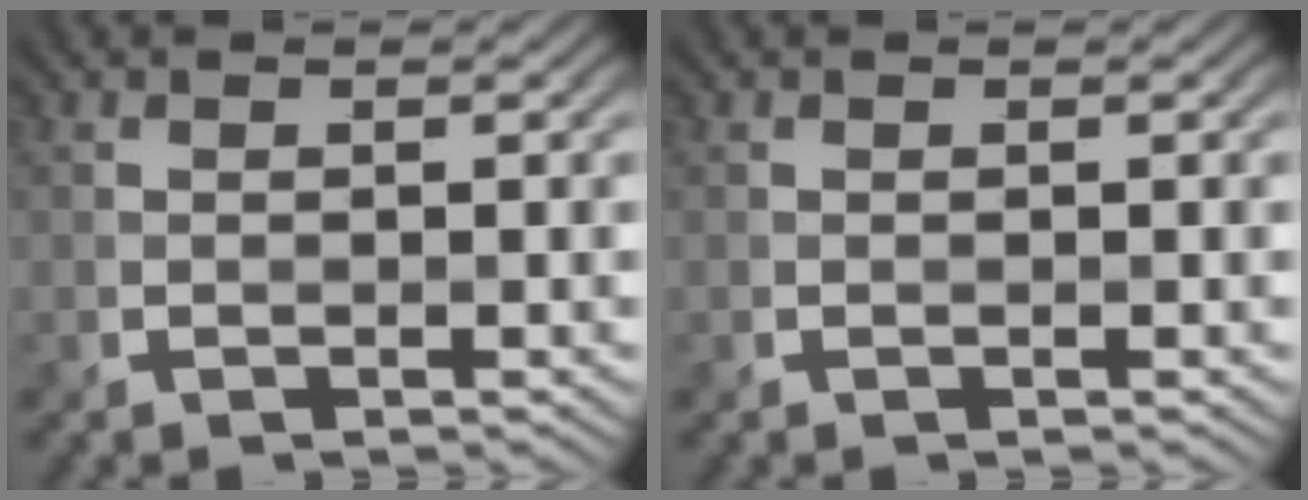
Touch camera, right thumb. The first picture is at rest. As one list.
[{"total": 0.0}]